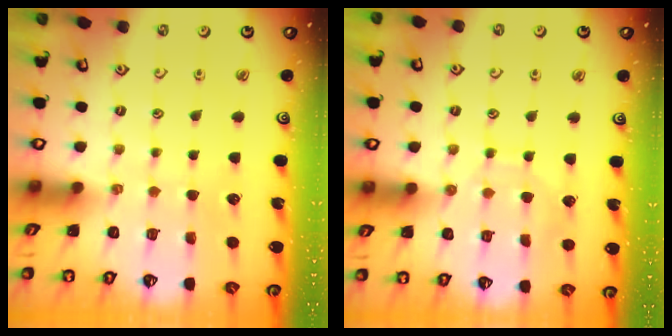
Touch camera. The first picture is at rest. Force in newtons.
{"total": 5.1, "press": 5.1, "slide": 0.4}